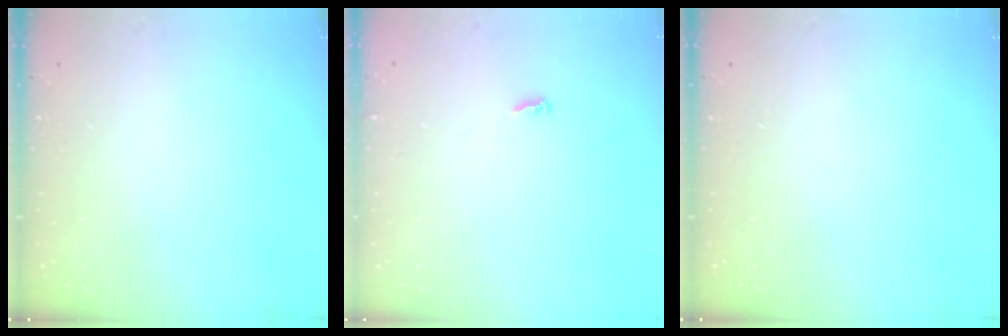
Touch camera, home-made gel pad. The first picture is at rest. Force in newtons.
{"total": 3.0, "press": 3.0, "slide": 0.0}
{"total": 0.0}